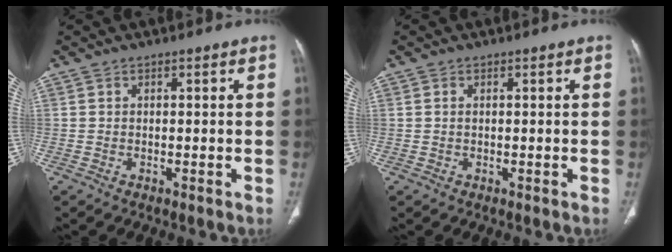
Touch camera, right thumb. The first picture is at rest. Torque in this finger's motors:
{"motor_torque": [-0.29, 0.03, -0.08, 0.54, 0.12]}